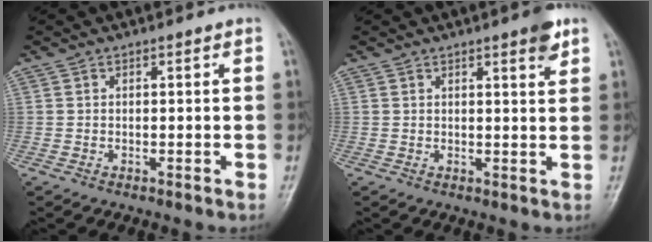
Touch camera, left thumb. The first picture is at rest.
{"total": 3.4, "force": [2.2, 0.6, 2.5], "torque": [-0.022, -0.012, 0.027]}